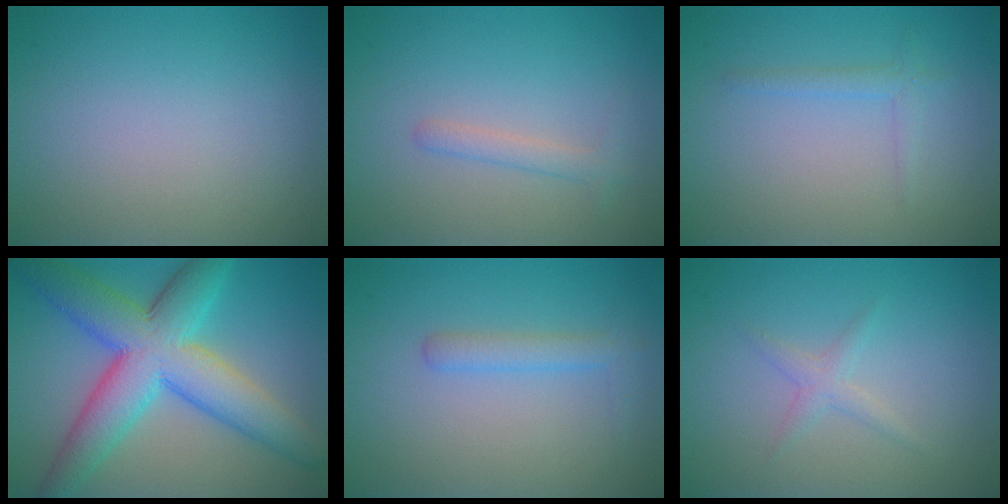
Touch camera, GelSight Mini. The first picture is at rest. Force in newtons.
{"total": 1.4, "press": 1.4, "slide": 0.0}
{"total": 1.3, "press": 1.3, "slide": 0.1}
{"total": 9.9, "press": 9.9, "slide": 0.2}
{"total": 1.9, "press": 1.9, "slide": 0.2}
{"total": 1.8, "press": 1.8, "slide": 0.1}